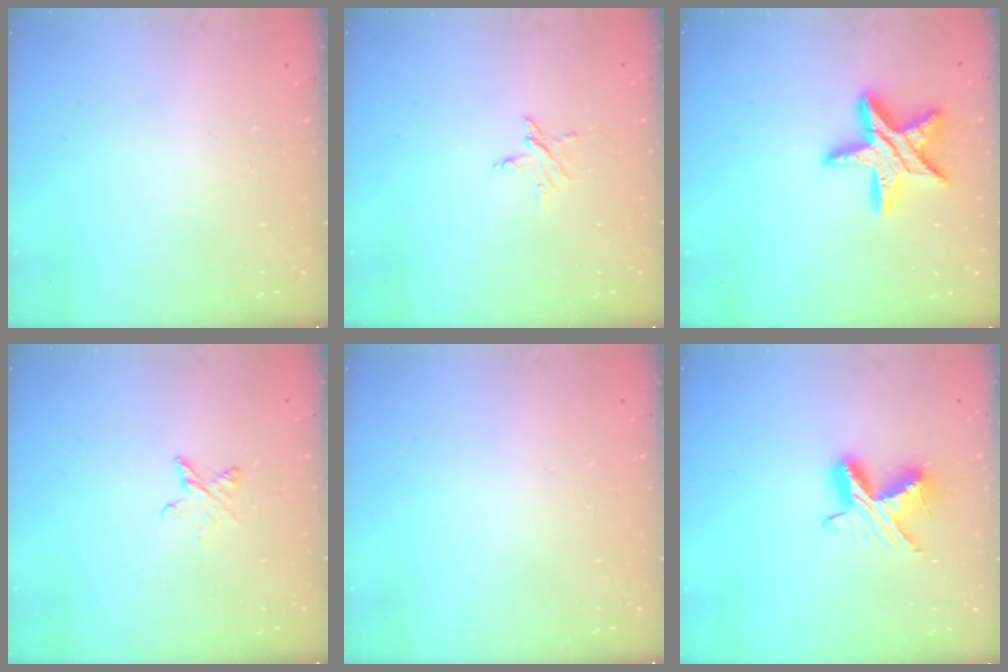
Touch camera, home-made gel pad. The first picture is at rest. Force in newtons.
{"total": 3.6, "press": 3.6, "slide": 0.2}
{"total": 15.3, "press": 15.2, "slide": 1.0}
{"total": 3.1, "press": 3.1, "slide": 0.4}
{"total": 0.0}
{"total": 9.5, "press": 9.4, "slide": 0.5}